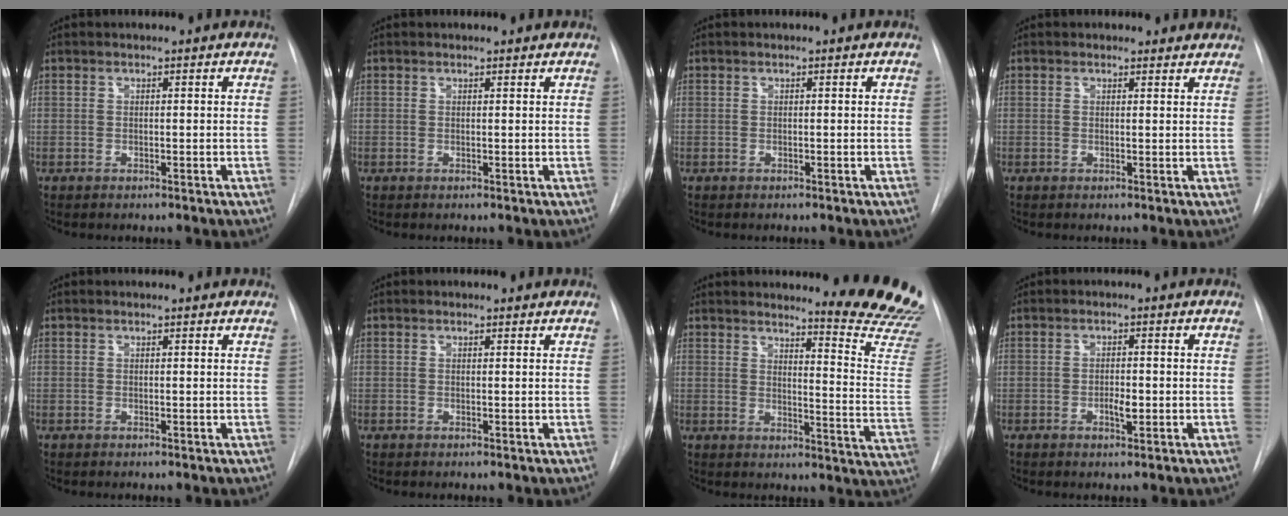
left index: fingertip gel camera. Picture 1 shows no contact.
{"total": 0.9, "force": [0.9, 0.3, 0.0], "torque": [-0.006, 0.003, 0.009]}
{"total": 0.0}
{"total": 2.7, "force": [2.4, 1.2, 0.1], "torque": [0.005, -0.002, 0.014]}
{"total": 1.6, "force": [1.6, 0.4, 0.3], "torque": [-0.013, 0.007, 0.011]}
{"total": 0.8, "force": [0.8, 0.3, 0.0], "torque": [-0.006, 0.000, 0.006]}
{"total": 15.9, "force": [15.4, -0.7, 3.9], "torque": [-0.043, -0.159, 0.159]}
{"total": 2.2, "force": [-0.6, 0.9, 2.0], "torque": [-0.034, 0.001, -0.008]}